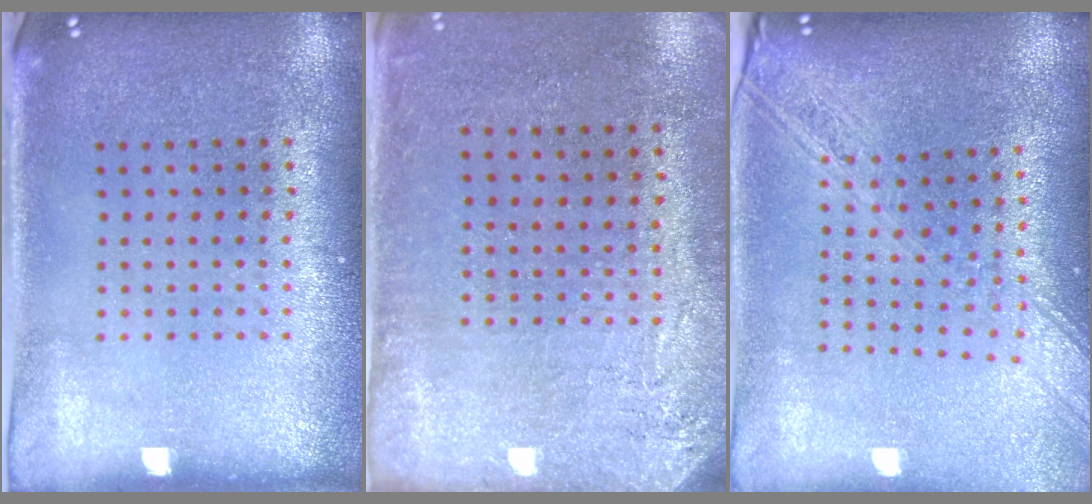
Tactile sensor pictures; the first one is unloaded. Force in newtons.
{"total": 2.9, "press": 2.4, "slide": 1.6}
{"total": 2.2, "press": 1.8, "slide": 1.3}